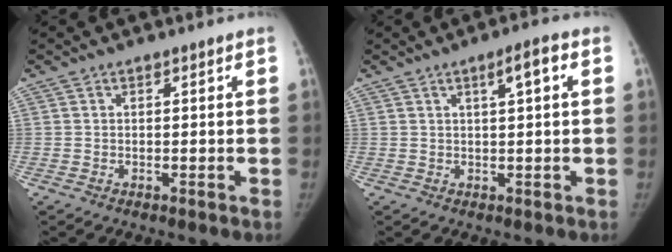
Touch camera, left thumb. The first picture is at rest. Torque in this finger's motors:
{"motor_torque": [-0.04, 0.04, 0.47, -0.17, -0.05]}